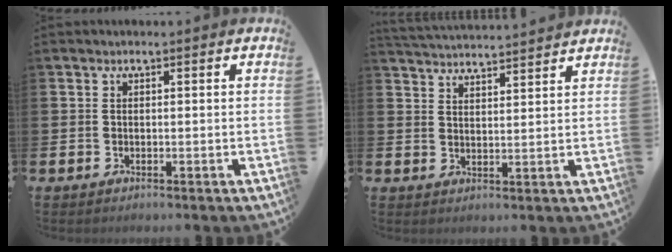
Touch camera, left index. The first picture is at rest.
{"total": 4.1, "force": [4.1, -0.2, 0.0], "torque": [-0.005, -0.032, 0.071]}